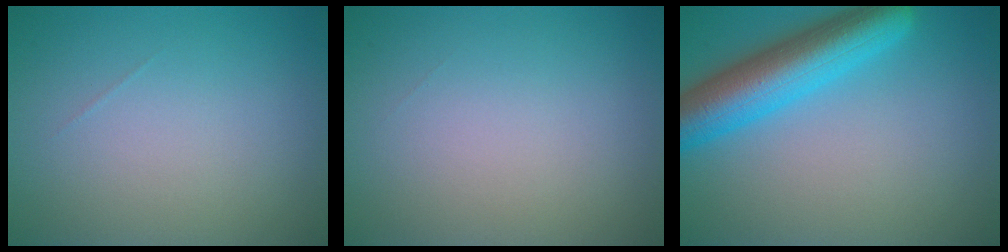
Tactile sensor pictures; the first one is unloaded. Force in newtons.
{"total": 0.0}
{"total": 7.6, "press": 7.6, "slide": 0.3}